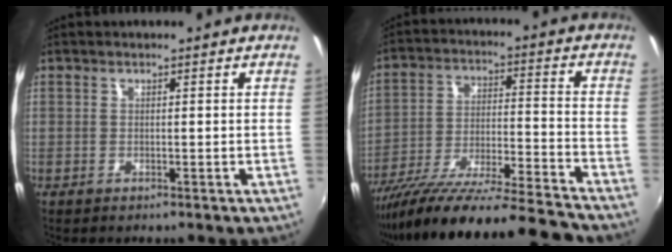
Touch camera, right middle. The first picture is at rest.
{"total": 25.3, "force": [-22.4, 3.2, 11.3], "torque": [-0.196, -0.043, -0.337]}